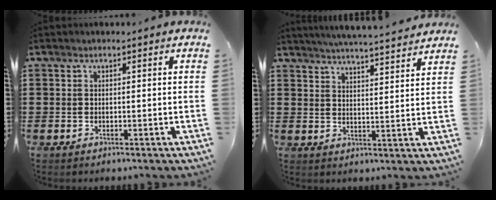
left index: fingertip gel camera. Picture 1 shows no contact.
{"total": 4.7, "force": [4.6, -0.7, 0.8], "torque": [-0.033, -0.028, 0.079]}